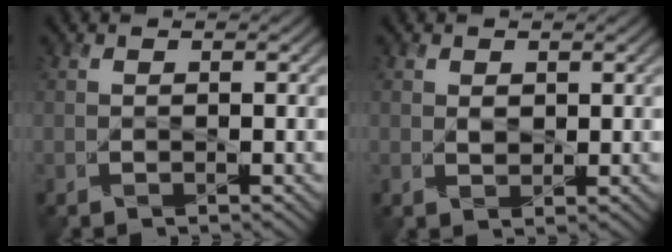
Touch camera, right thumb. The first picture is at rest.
{"total": 1.2, "force": [0.6, 0.9, 0.6], "torque": [-0.017, -0.003, 0.013]}